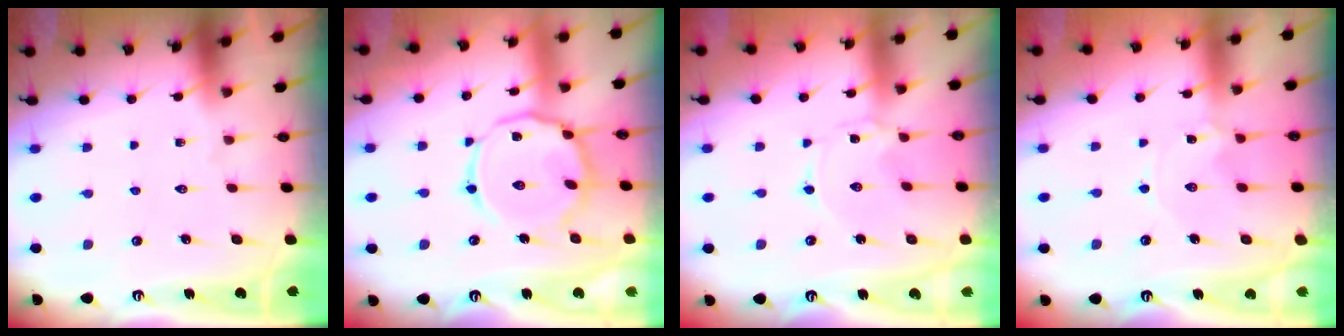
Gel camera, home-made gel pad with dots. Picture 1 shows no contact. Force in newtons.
{"total": 13.8, "press": 13.8, "slide": 1.1}
{"total": 0.0}
{"total": 0.8, "press": 0.8, "slide": 0.2}